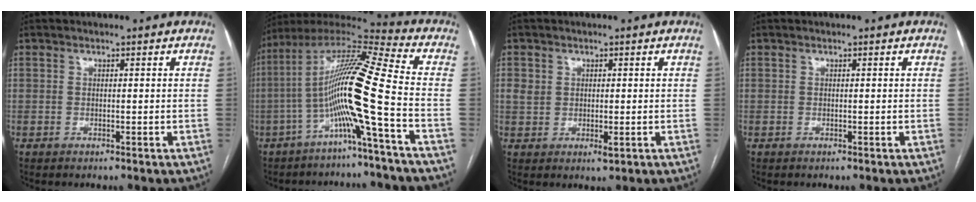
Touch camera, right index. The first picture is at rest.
{"total": 14.7, "force": [-4.1, -1.7, 14.0], "torque": [-0.261, 0.016, -0.090]}
{"total": 3.2, "force": [0.4, 2.4, 2.1], "torque": [-0.036, 0.001, 0.013]}
{"total": 0.0}